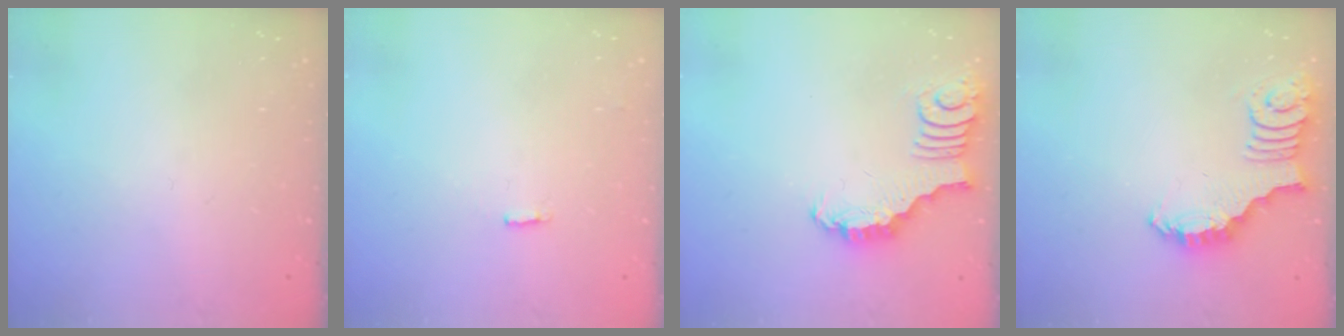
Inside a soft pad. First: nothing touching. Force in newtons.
{"total": 2.2, "press": 2.1, "slide": 0.5}
{"total": 2.8, "press": 2.8, "slide": 0.3}
{"total": 2.7, "press": 2.7, "slide": 0.6}